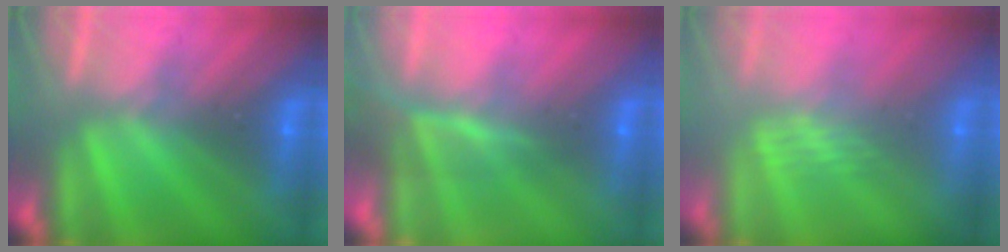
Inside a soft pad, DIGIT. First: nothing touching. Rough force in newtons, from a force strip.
{"total": 4.5}
{"total": 2.4}